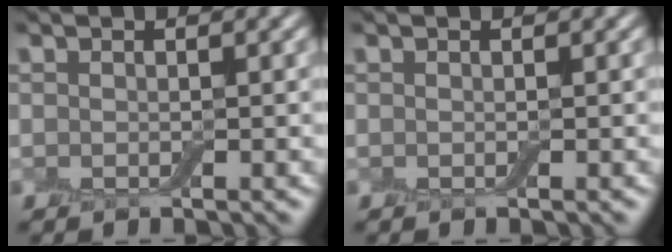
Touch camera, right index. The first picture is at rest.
{"total": 0.0}